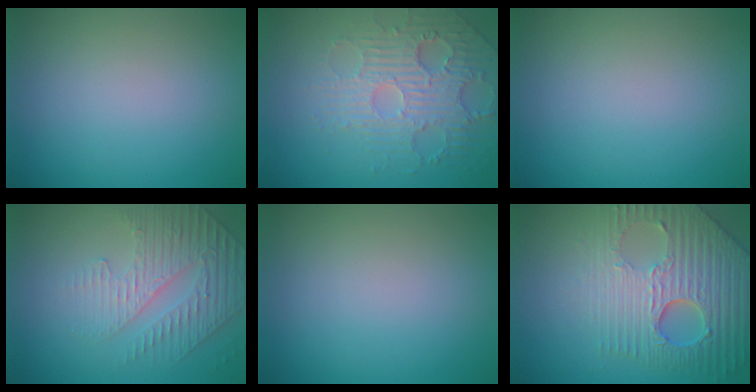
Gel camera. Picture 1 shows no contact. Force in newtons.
{"total": 4.3, "press": 4.0, "slide": 1.8}
{"total": 0.0}
{"total": 4.7, "press": 3.3, "slide": 3.4}
{"total": 0.0}
{"total": 7.6, "press": 5.9, "slide": 4.8}